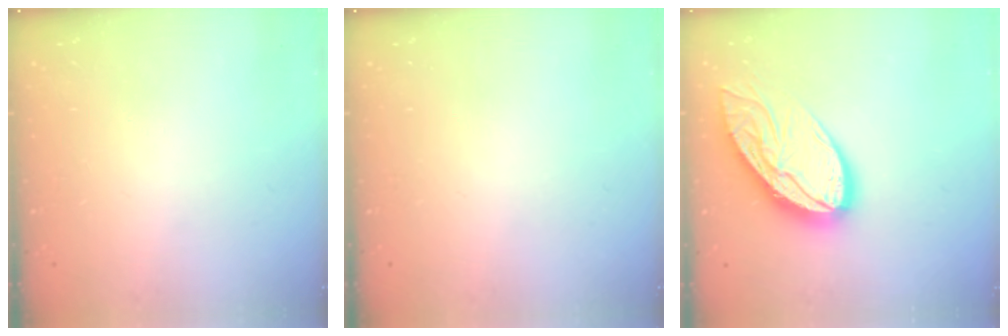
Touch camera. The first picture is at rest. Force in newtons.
{"total": 0.0}
{"total": 16.8, "press": 16.7, "slide": 1.7}